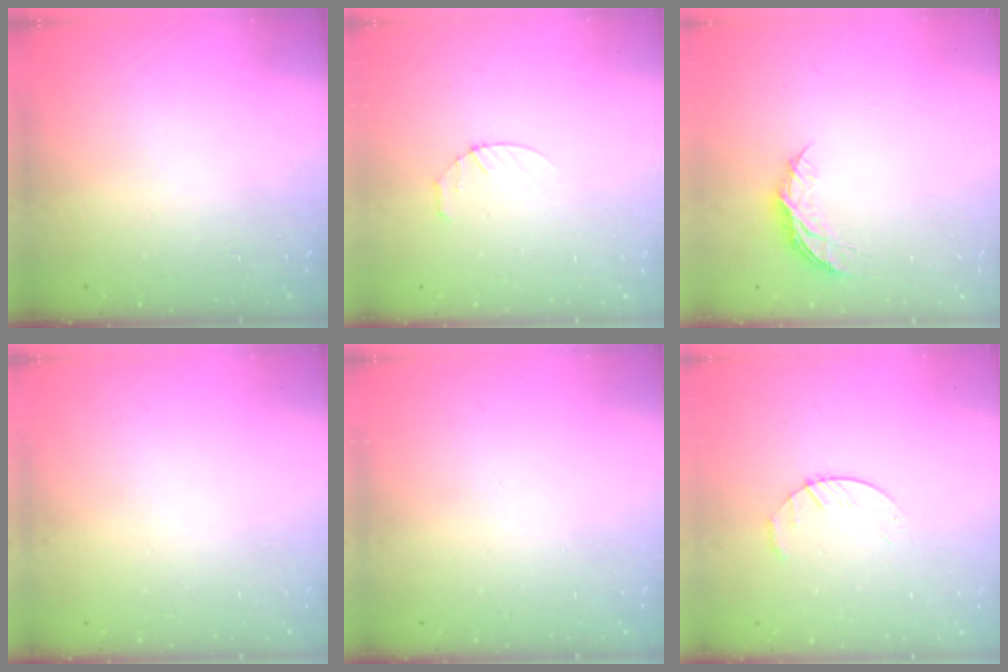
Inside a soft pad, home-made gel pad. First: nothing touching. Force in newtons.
{"total": 2.8, "press": 2.8, "slide": 0.4}
{"total": 5.2, "press": 5.1, "slide": 0.5}
{"total": 0.0}
{"total": 0.0}
{"total": 4.3, "press": 4.2, "slide": 0.6}